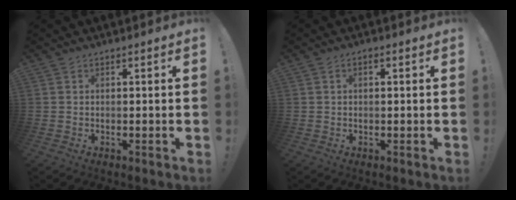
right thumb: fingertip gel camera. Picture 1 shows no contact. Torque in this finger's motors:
{"motor_torque": [0.31, -0.35, -0.13, 0.05, 0.11]}